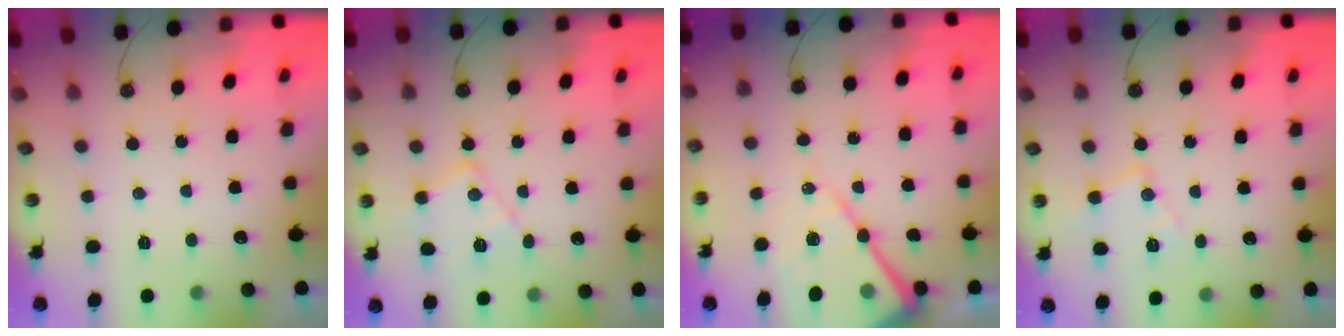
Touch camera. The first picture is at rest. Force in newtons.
{"total": 13.1, "press": 13.1, "slide": 0.8}
{"total": 17.8, "press": 17.8, "slide": 1.6}
{"total": 9.2, "press": 9.2, "slide": 0.6}